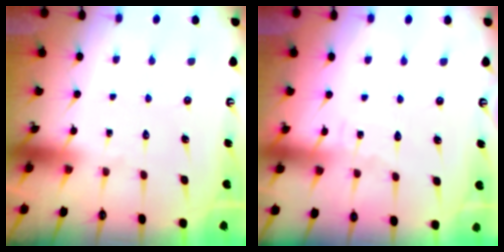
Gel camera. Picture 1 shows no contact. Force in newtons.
{"total": 4.2, "press": 4.2, "slide": 0.4}